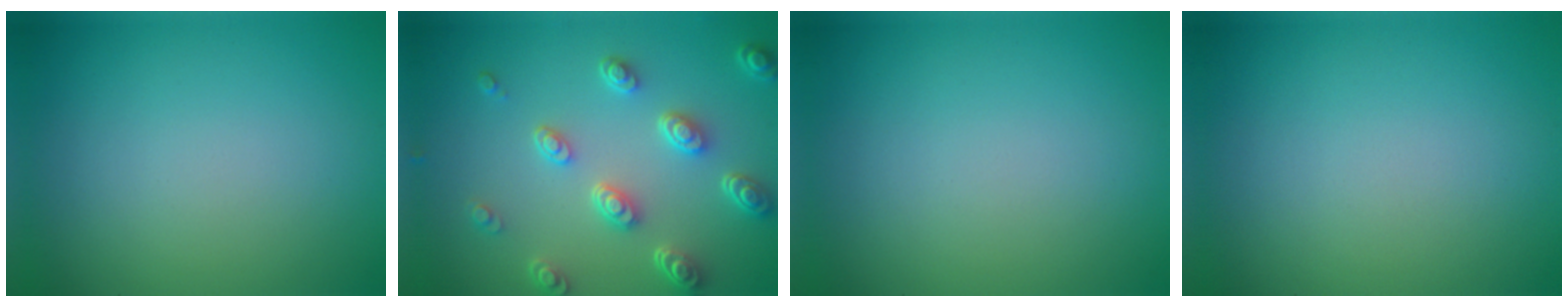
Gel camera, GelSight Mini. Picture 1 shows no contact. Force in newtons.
{"total": 4.9, "press": 3.7, "slide": 3.2}
{"total": 0.0}
{"total": 0.0}